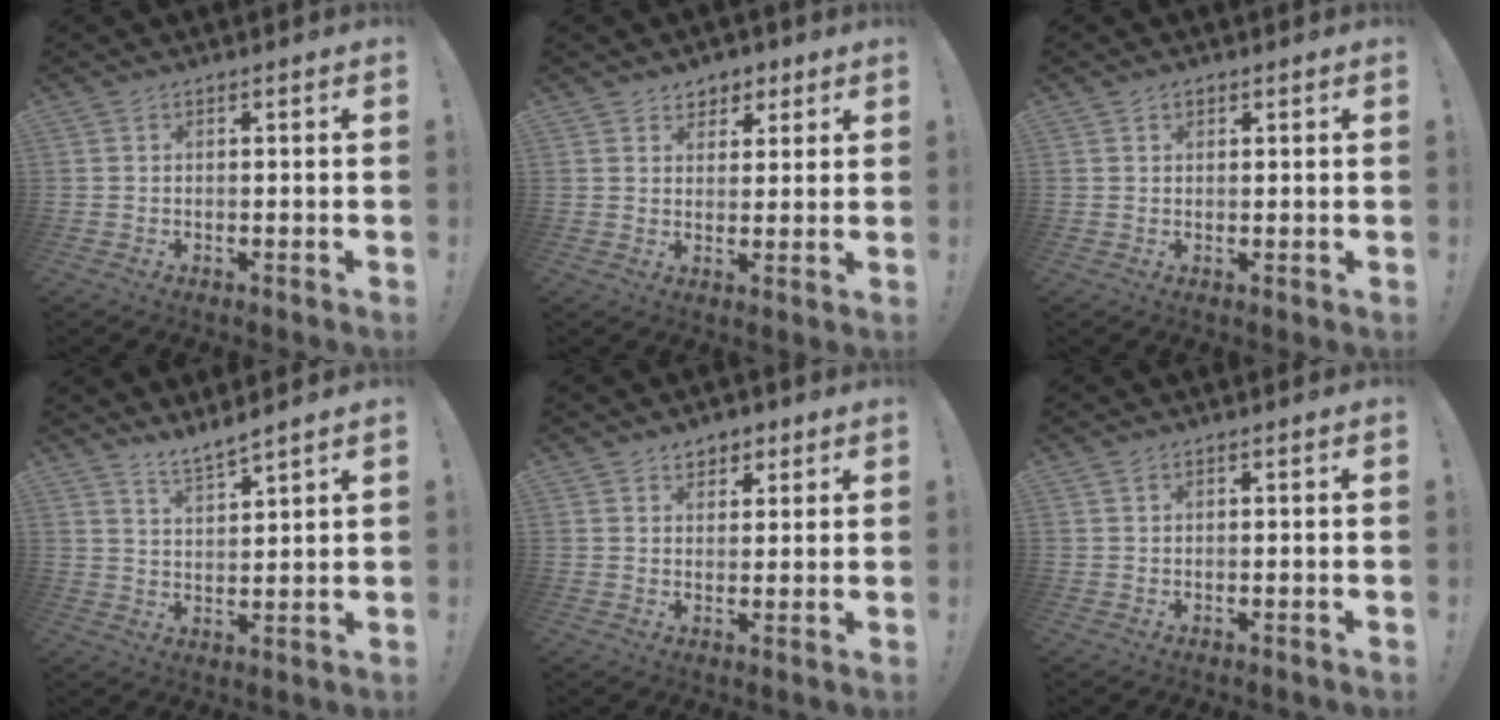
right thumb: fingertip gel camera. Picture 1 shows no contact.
{"total": 5.1, "force": [3.1, 4.0, 0.8], "torque": [0.004, -0.021, 0.056]}
{"total": 1.4, "force": [0.7, 1.1, 0.4], "torque": [0.006, -0.002, 0.011]}
{"total": 5.7, "force": [5.3, 0.5, 2.0], "torque": [-0.041, -0.035, 0.096]}
{"total": 4.3, "force": [2.7, 3.2, 1.0], "torque": [-0.003, -0.011, 0.047]}
{"total": 0.6, "force": [0.5, 0.3, 0.3], "torque": [0.002, -0.003, 0.007]}